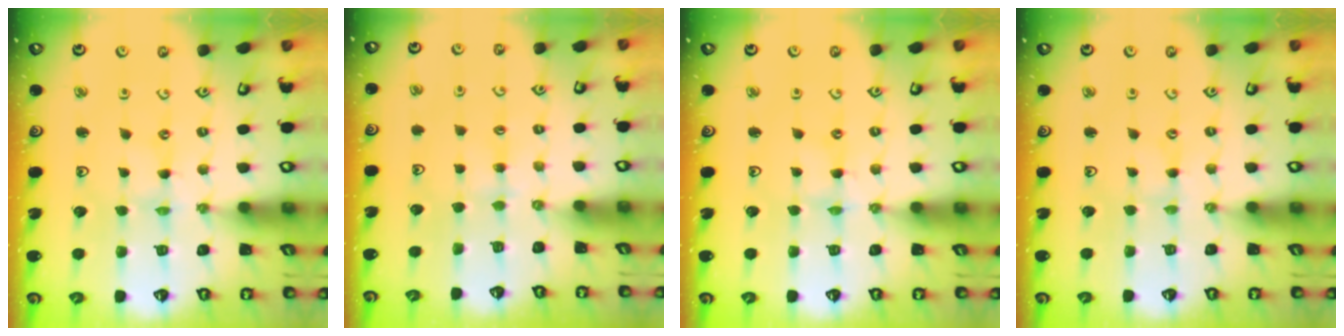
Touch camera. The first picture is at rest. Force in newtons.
{"total": 3.3, "press": 3.3, "slide": 0.4}
{"total": 1.0, "press": 0.9, "slide": 0.2}
{"total": 0.0}